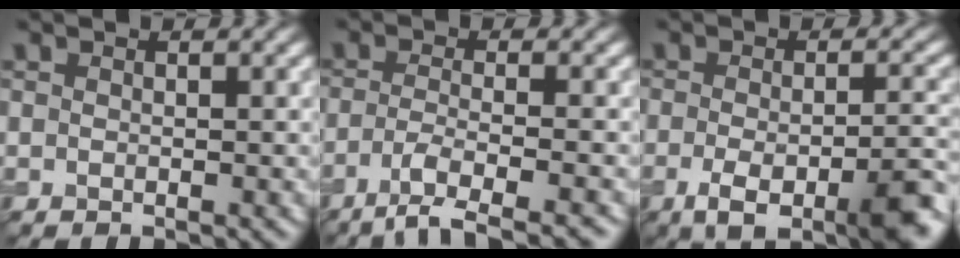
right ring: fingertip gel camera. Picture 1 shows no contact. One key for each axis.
{"total": 5.0, "fx": -3.3, "fy": 1.0, "fz": 3.6, "tx": -0.055, "ty": -0.002, "tz": -0.065}
{"total": 7.4, "fx": -3.4, "fy": 2.4, "fz": 6.1, "tx": -0.106, "ty": -0.010, "tz": -0.056}